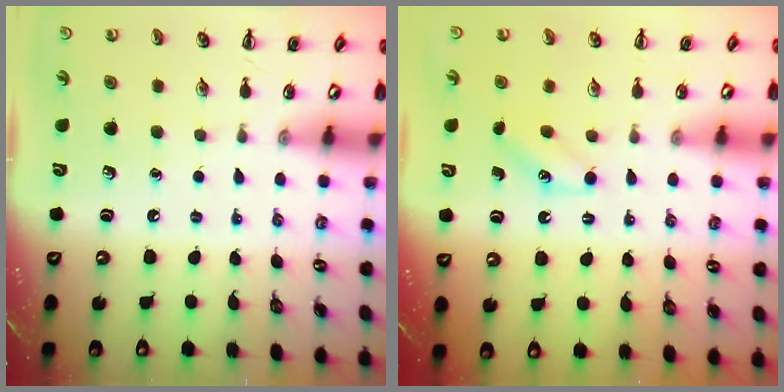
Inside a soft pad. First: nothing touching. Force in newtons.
{"total": 3.9, "press": 3.7, "slide": 0.9}